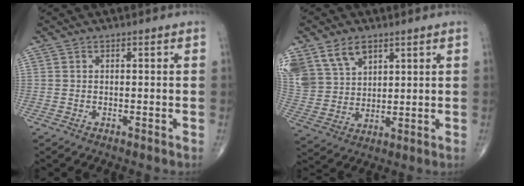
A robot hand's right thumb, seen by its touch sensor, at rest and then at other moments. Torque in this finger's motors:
{"motor_torque": [0.06, 0.24, 0.60, 0.57, 0.11]}